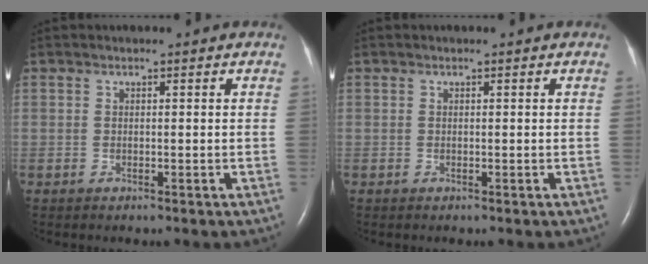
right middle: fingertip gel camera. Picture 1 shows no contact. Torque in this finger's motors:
{"motor_torque": [0.00, 0.00, -0.01, 0.00]}